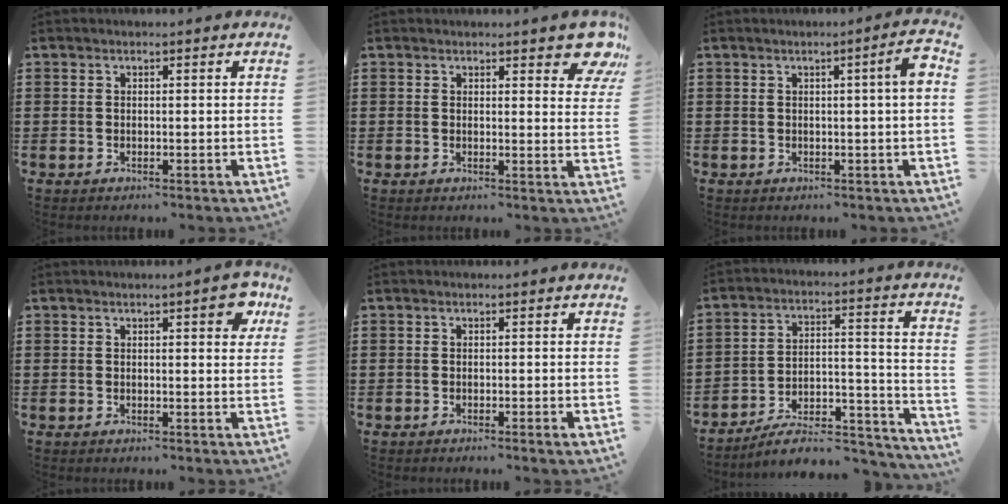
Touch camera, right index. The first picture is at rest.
{"total": 4.3, "force": [3.4, 1.4, 2.3], "torque": [-0.024, -0.010, 0.056]}
{"total": 3.4, "force": [0.5, -0.2, 3.4], "torque": [-0.052, -0.005, 0.004]}
{"total": 3.4, "force": [1.6, 0.9, 2.9], "torque": [-0.038, -0.002, 0.020]}
{"total": 0.6, "force": [-0.4, -0.1, 0.5], "torque": [-0.010, -0.003, -0.007]}
{"total": 7.6, "force": [-6.6, 1.9, 3.4], "torque": [-0.052, 0.009, -0.125]}